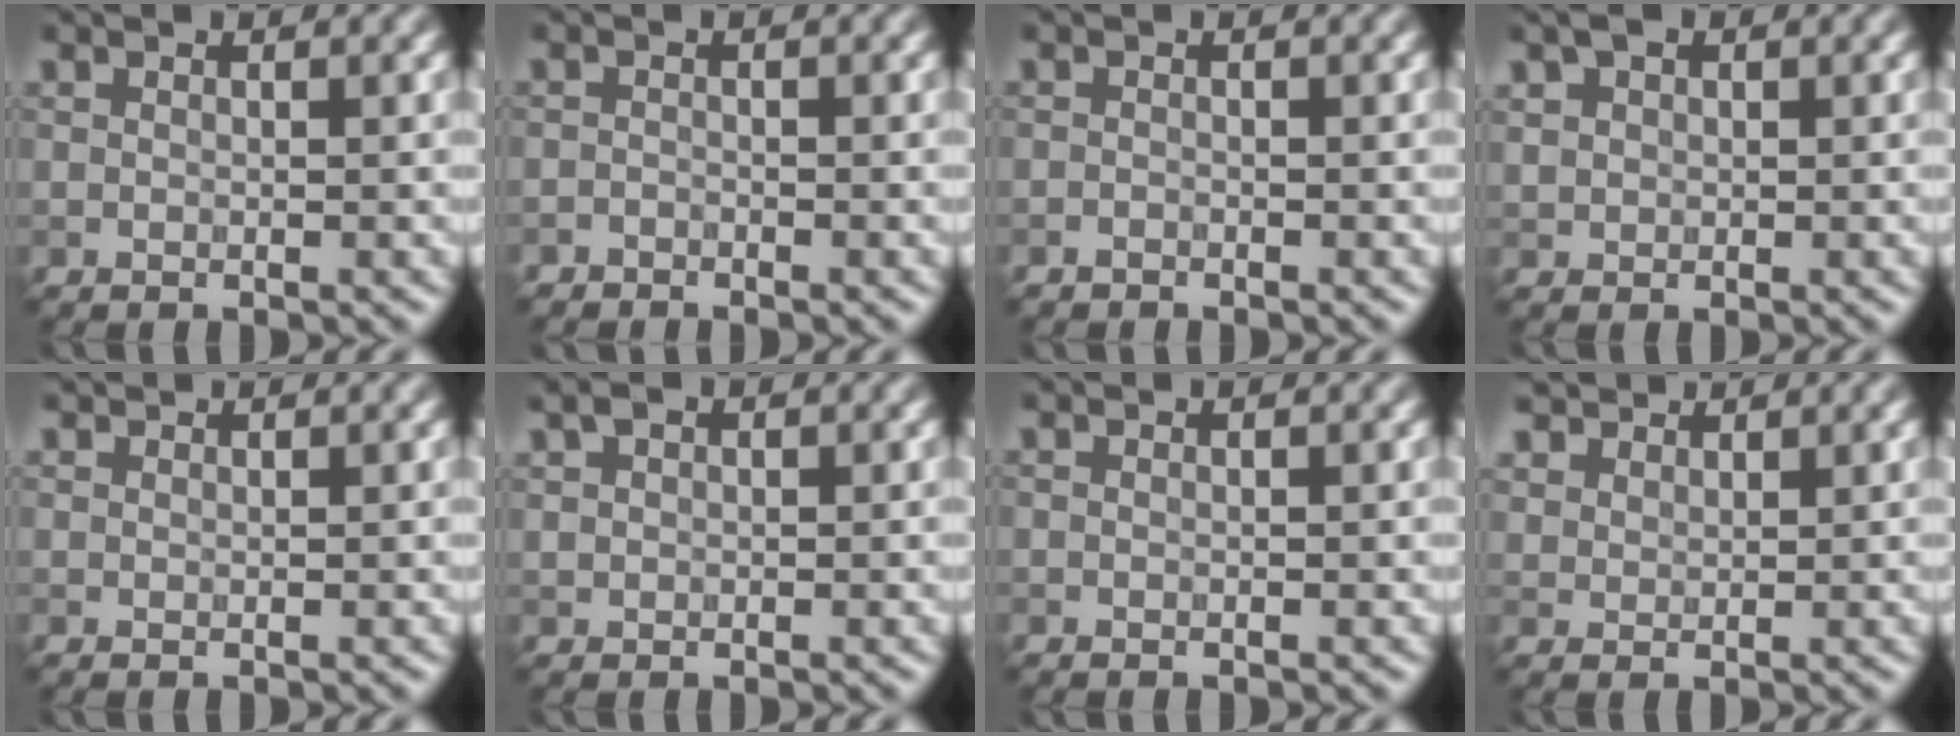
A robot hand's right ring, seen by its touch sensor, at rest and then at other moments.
{"total": 0.9, "force": [-0.9, 0.2, -0.1], "torque": [0.005, -0.003, -0.019]}
{"total": 0.6, "force": [-0.6, 0.1, 0.0], "torque": [0.001, -0.004, -0.013]}
{"total": 2.4, "force": [1.1, 1.7, 1.3], "torque": [-0.027, 0.008, 0.011]}
{"total": 0.7, "force": [0.6, 0.2, 0.0], "torque": [-0.002, 0.000, 0.014]}
{"total": 1.4, "force": [0.6, 1.0, 0.8], "torque": [-0.014, 0.002, 0.010]}
{"total": 0.0}
{"total": 2.4, "force": [2.0, 1.3, 0.4], "torque": [-0.026, -0.008, 0.048]}